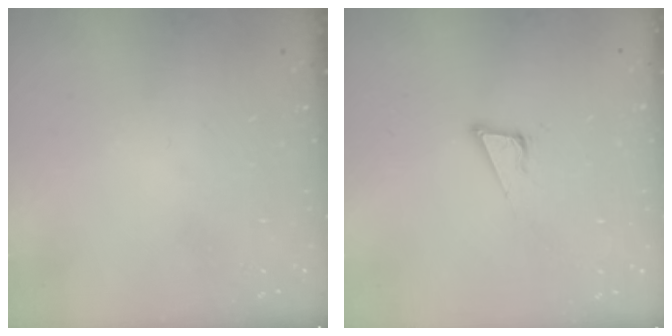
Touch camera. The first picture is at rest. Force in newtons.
{"total": 5.5, "press": 4.7, "slide": 2.8}